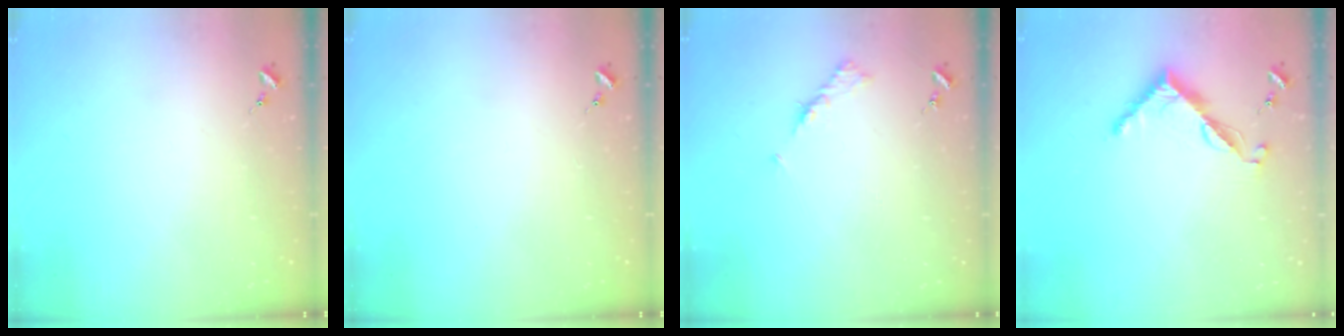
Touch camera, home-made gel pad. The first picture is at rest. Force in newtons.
{"total": 0.0}
{"total": 5.3, "press": 5.2, "slide": 0.7}
{"total": 7.5, "press": 7.4, "slide": 0.6}